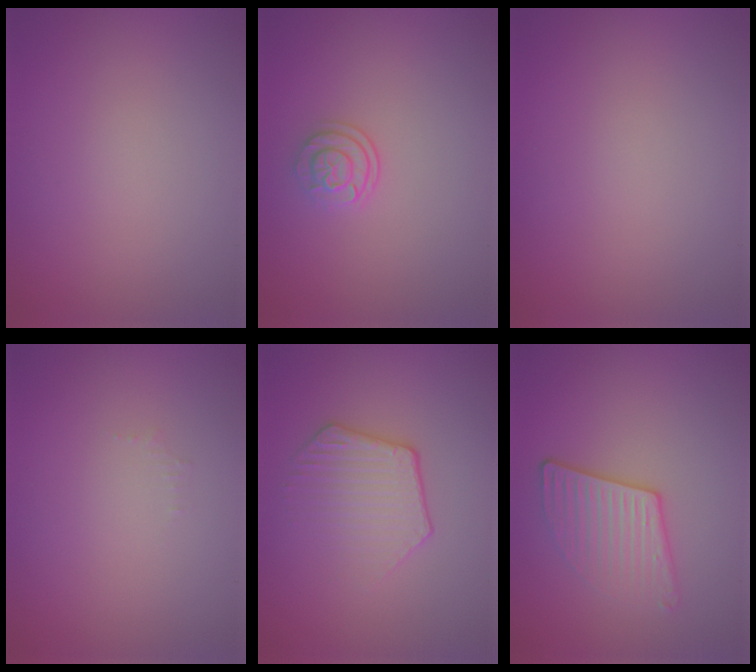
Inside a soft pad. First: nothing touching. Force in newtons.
{"total": 2.2, "press": 1.7, "slide": 1.4}
{"total": 0.0}
{"total": 0.6, "press": 0.6, "slide": 0.1}
{"total": 2.7, "press": 2.2, "slide": 1.6}
{"total": 3.3, "press": 2.8, "slide": 1.9}